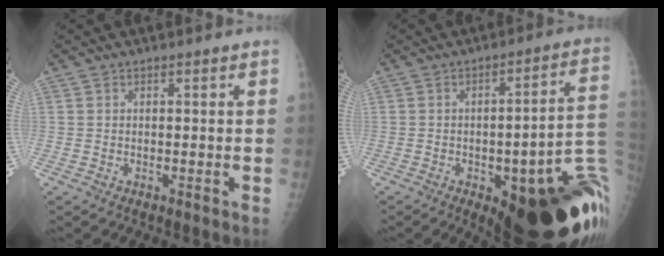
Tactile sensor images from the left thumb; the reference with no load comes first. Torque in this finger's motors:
{"motor_torque": [0.65, 1.12, 0.17, 0.14, 0.14]}